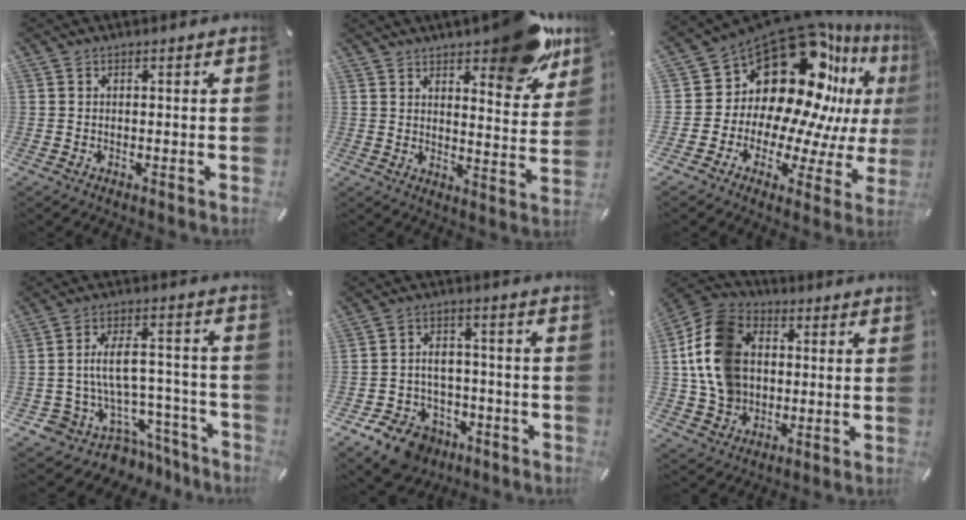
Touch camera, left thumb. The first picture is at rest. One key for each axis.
{"total": 14.4, "fx": 10.7, "fy": 5.1, "fz": 8.2, "tx": -0.083, "ty": -0.081, "tz": 0.178}
{"total": 23.7, "fx": 12.5, "fy": 15.0, "fz": 13.3, "tx": -0.214, "ty": -0.122, "tz": 0.234}
{"total": 10.9, "fx": -2.4, "fy": 8.6, "fz": 6.2, "tx": -0.104, "ty": 0.002, "tz": -0.030}
{"total": 9.6, "fx": -6.2, "fy": 6.7, "fz": 3.1, "tx": -0.057, "ty": 0.045, "tz": -0.107}
{"total": 14.8, "fx": 0.7, "fy": 12.3, "fz": 8.2, "tx": -0.188, "ty": 0.018, "tz": 0.014}